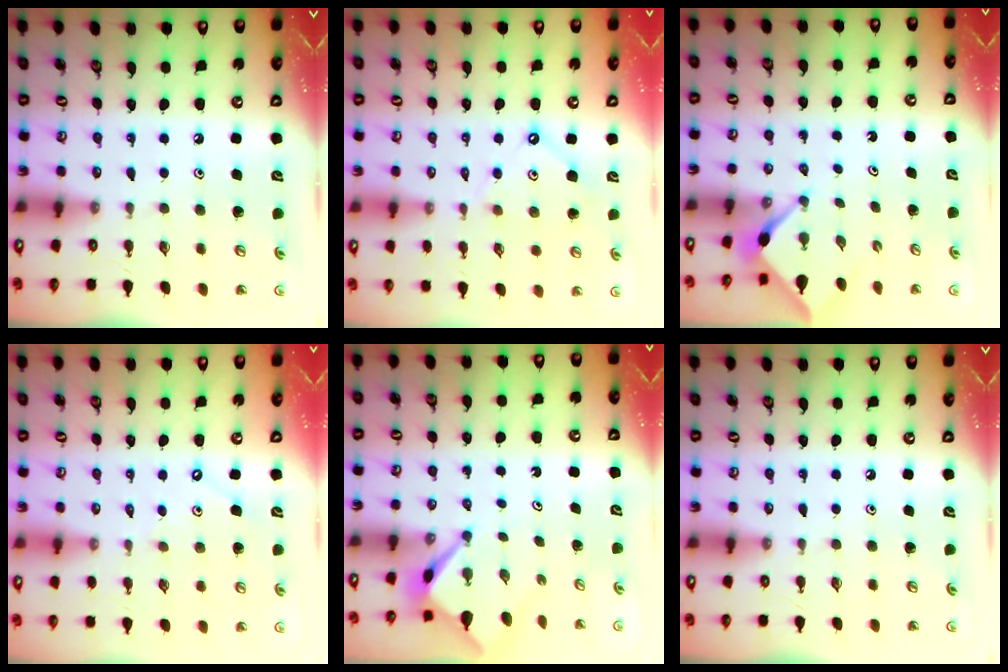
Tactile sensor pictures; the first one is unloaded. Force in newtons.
{"total": 5.1, "press": 5.1, "slide": 0.6}
{"total": 2.9, "press": 2.9, "slide": 0.4}
{"total": 3.8, "press": 3.8, "slide": 0.3}
{"total": 3.1, "press": 3.1, "slide": 0.2}
{"total": 0.0}